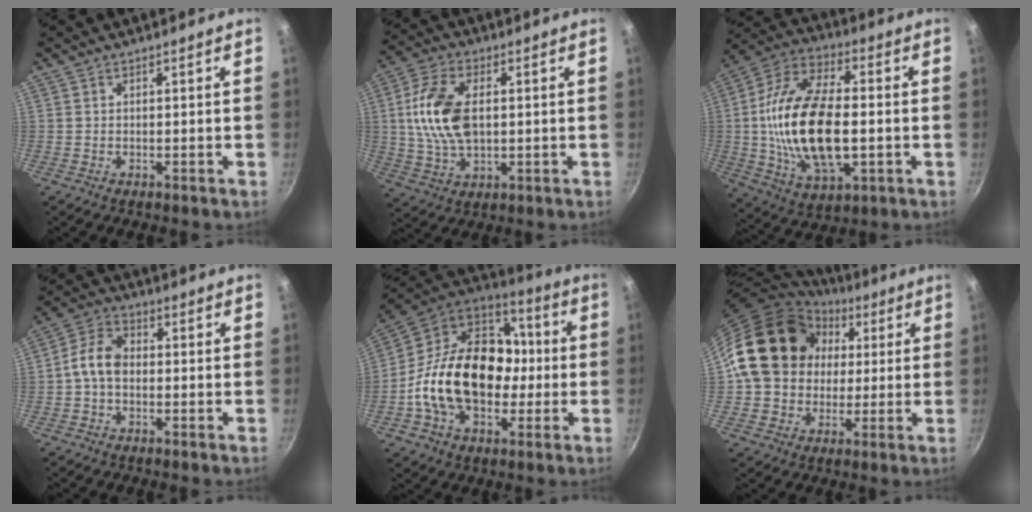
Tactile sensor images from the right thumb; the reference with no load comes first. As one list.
[{"total": 13.4, "force": [1.5, 7.8, 10.7], "torque": [-0.198, 0.006, 0.025]}, {"total": 22.6, "force": [-1.2, 11.7, 19.3], "torque": [-0.360, 0.020, -0.024]}, {"total": 7.1, "force": [-0.6, 4.7, 5.3], "torque": [-0.094, 0.028, -0.024]}, {"total": 25.8, "force": [-2.5, 18.2, 18.2], "torque": [-0.285, 0.056, -0.047]}, {"total": 19.4, "force": [3.6, 16.1, 10.2], "torque": [-0.151, 0.031, 0.058]}]